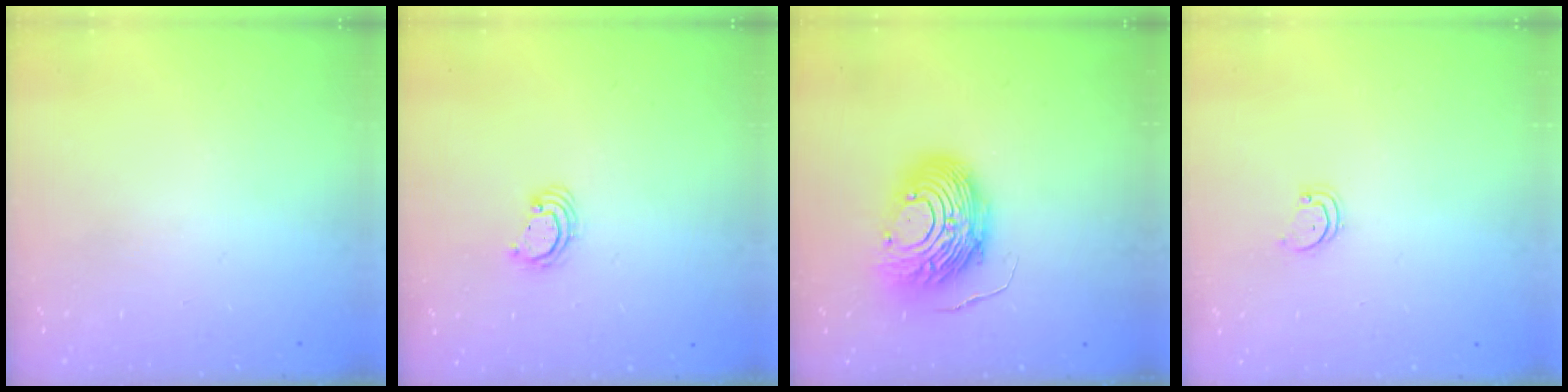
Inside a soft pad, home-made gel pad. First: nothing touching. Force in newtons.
{"total": 2.2, "press": 2.2, "slide": 0.2}
{"total": 14.0, "press": 14.0, "slide": 1.3}
{"total": 2.3, "press": 2.3, "slide": 0.1}